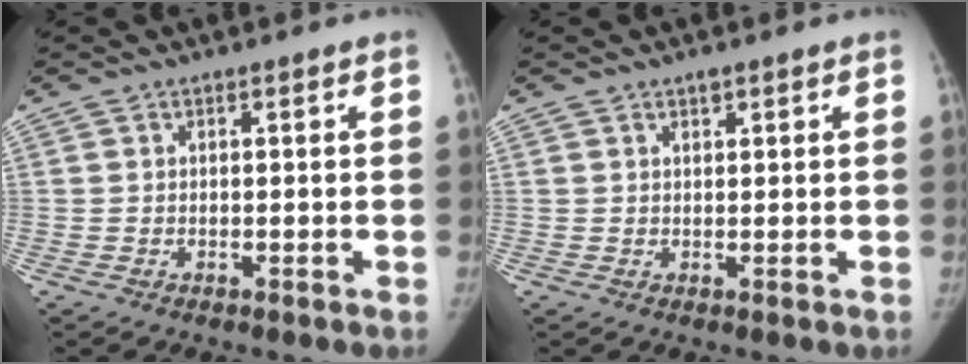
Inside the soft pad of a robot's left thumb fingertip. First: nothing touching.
{"total": 1.3, "force": [0.9, 0.6, 0.7], "torque": [-0.005, -0.004, 0.013]}